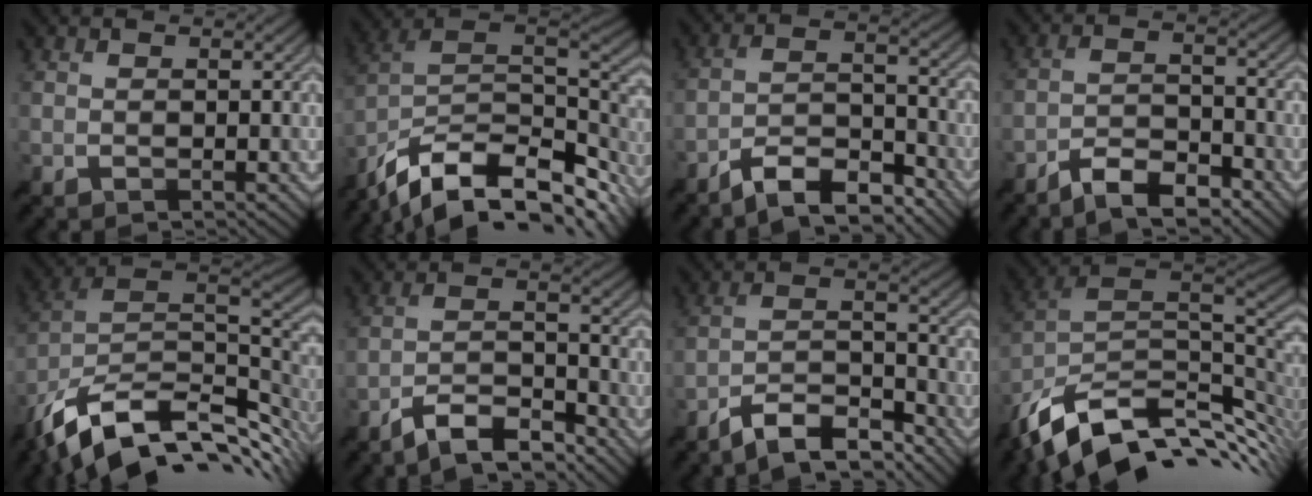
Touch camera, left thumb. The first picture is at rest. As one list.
[{"total": 16.5, "force": [-9.7, 7.8, 10.9], "torque": [-0.248, -0.023, -0.157]}, {"total": 8.7, "force": [-7.1, 2.1, 4.6], "torque": [-0.078, 0.009, -0.136]}, {"total": 6.8, "force": [-5.4, 1.8, 3.6], "torque": [-0.065, 0.006, -0.107]}, {"total": 15.5, "force": [-6.8, 8.0, 11.4], "torque": [-0.251, -0.022, -0.117]}, {"total": 7.8, "force": [-6.5, 1.7, 4.0], "torque": [-0.071, 0.009, -0.125]}, {"total": 9.3, "force": [-7.8, 2.0, 4.6], "torque": [-0.081, 0.010, -0.146]}, {"total": 14.1, "force": [-5.8, 7.5, 10.4], "torque": [-0.233, -0.024, -0.095]}]